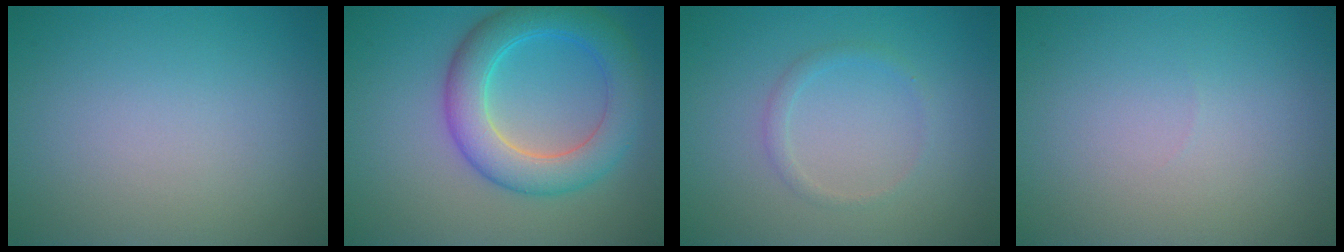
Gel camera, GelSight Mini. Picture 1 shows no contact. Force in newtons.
{"total": 6.3, "press": 6.3, "slide": 0.1}
{"total": 1.1, "press": 1.1, "slide": 0.0}
{"total": 0.0}